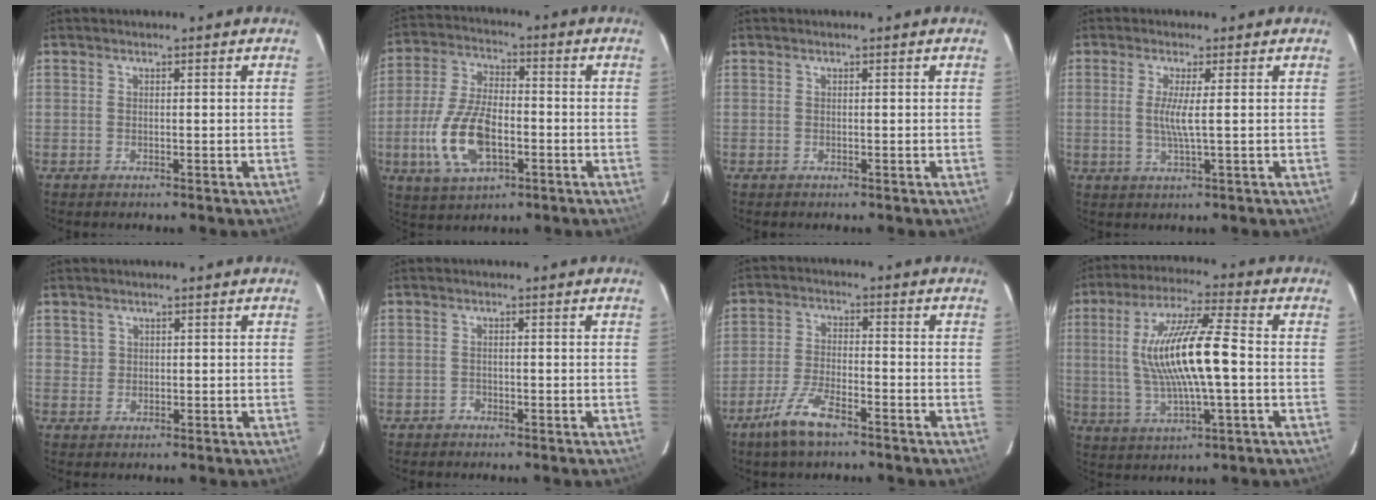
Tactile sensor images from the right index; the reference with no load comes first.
{"total": 13.9, "force": [-4.1, 6.8, 11.3], "torque": [-0.245, -0.002, -0.071]}
{"total": 0.0}
{"total": 3.9, "force": [0.3, -0.5, 3.9], "torque": [-0.075, -0.008, 0.002]}
{"total": 1.3, "force": [0.6, 1.2, 0.0], "torque": [0.007, 0.006, 0.011]}
{"total": 1.0, "force": [-0.8, 0.6, -0.1], "torque": [0.001, 0.006, -0.013]}
{"total": 8.1, "force": [-5.6, 2.2, 5.5], "torque": [-0.126, -0.006, -0.107]}
{"total": 15.2, "force": [0.0, 2.5, 15.0], "torque": [-0.284, 0.004, 0.006]}